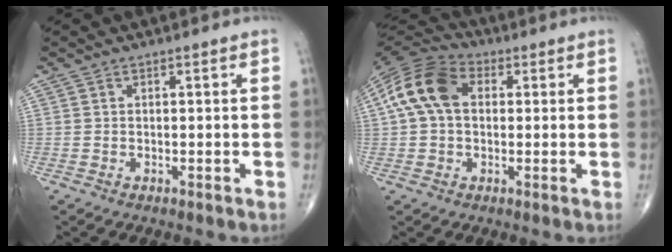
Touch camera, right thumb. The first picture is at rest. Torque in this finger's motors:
{"motor_torque": [-0.21, 0.57, 0.21, -0.06, 0.09]}